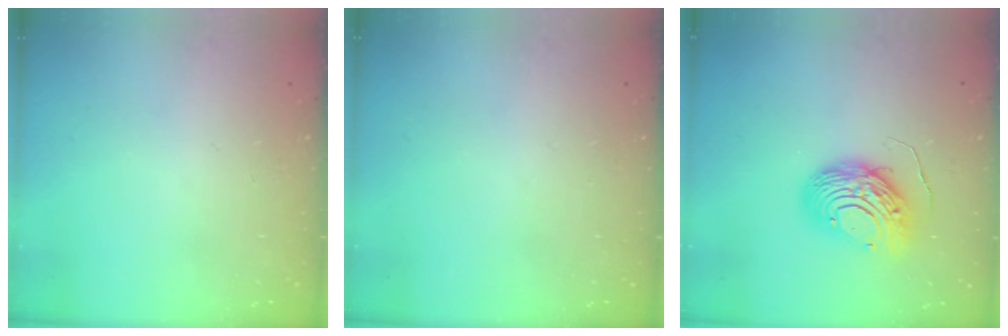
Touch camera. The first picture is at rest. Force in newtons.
{"total": 0.0}
{"total": 11.5, "press": 11.5, "slide": 1.1}